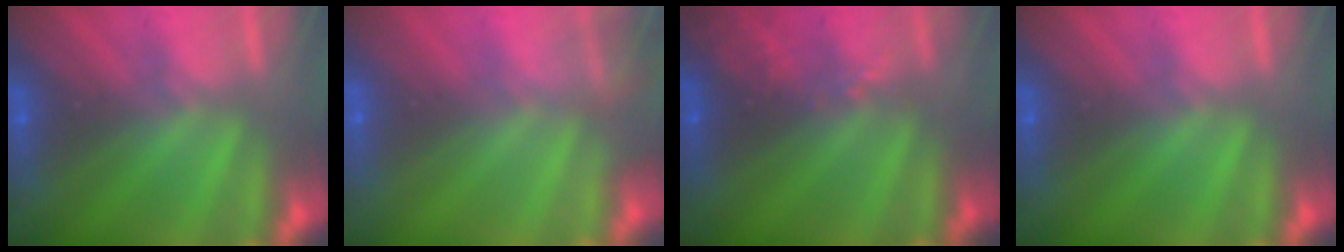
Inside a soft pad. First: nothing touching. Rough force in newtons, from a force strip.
{"total": 2.0}
{"total": 2.9}
{"total": 0.0}